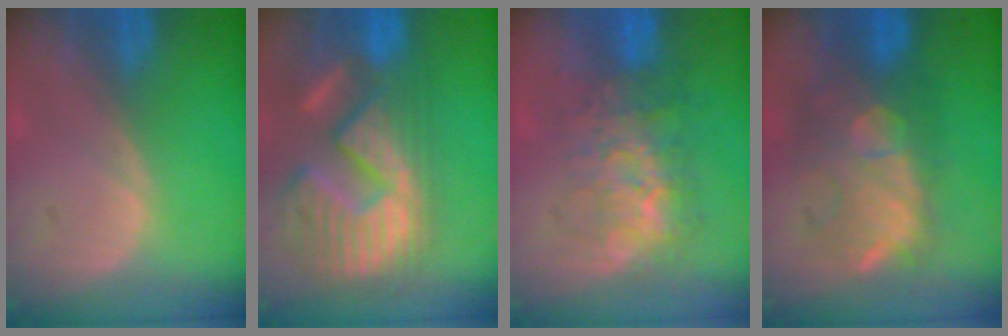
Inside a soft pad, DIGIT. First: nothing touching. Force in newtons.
{"total": 15.4, "press": 12.7, "slide": 8.7}
{"total": 8.1, "press": 7.8, "slide": 1.9}
{"total": 9.8, "press": 9.5, "slide": 2.7}